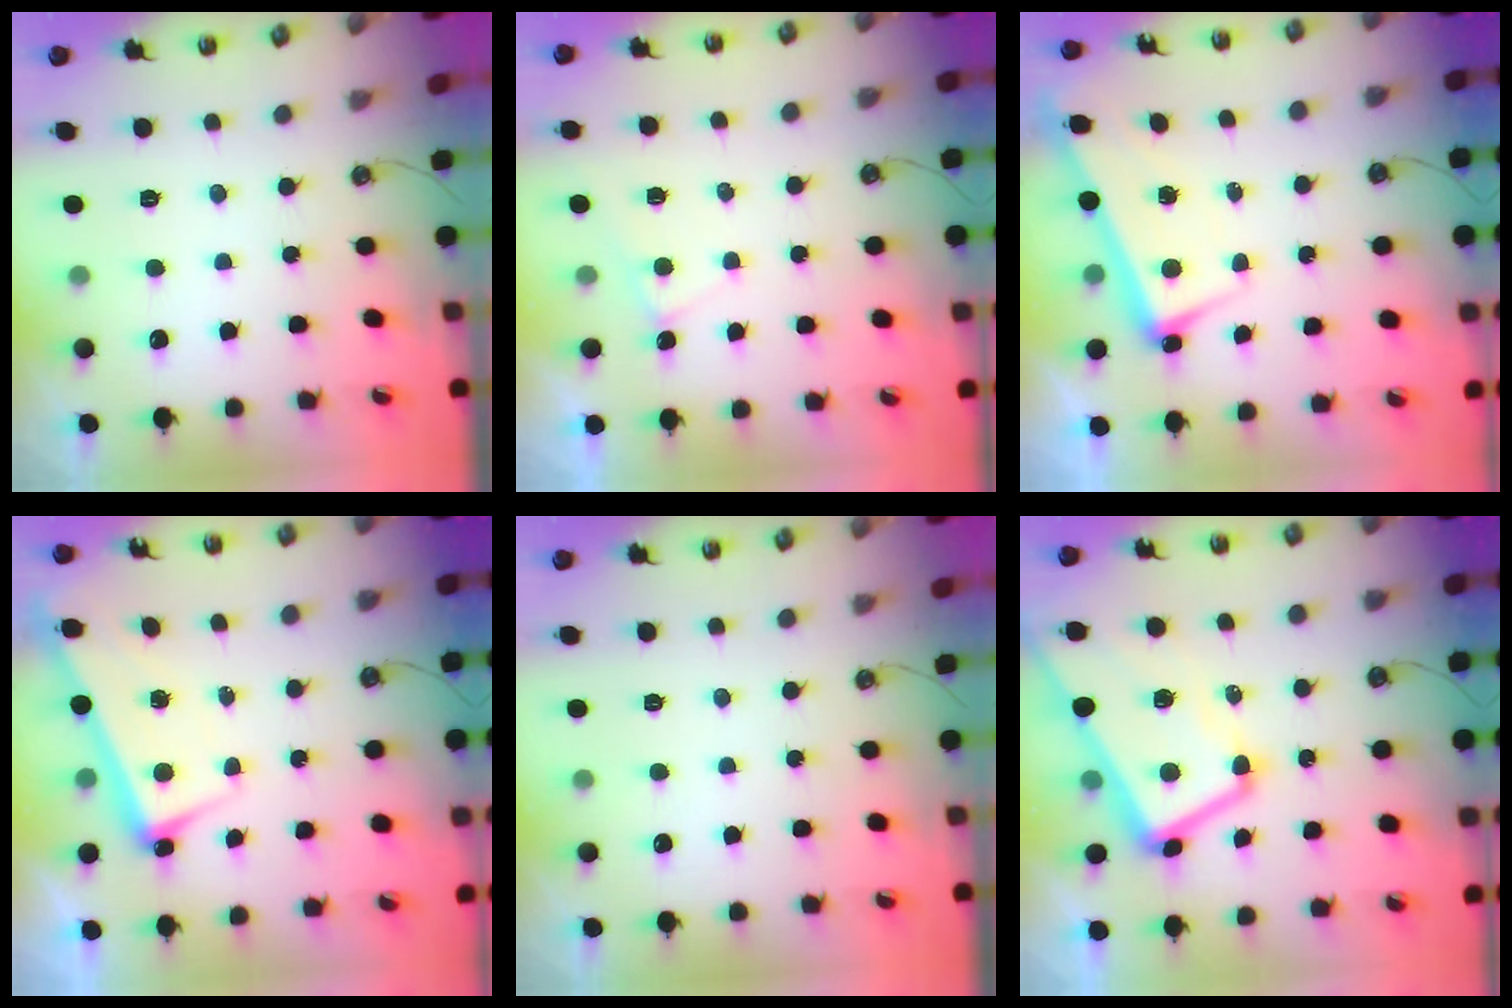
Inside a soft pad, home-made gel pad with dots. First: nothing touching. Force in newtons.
{"total": 1.3, "press": 1.3, "slide": 0.2}
{"total": 2.7, "press": 2.5, "slide": 0.9}
{"total": 2.7, "press": 2.5, "slide": 0.9}
{"total": 0.0}
{"total": 7.6, "press": 7.5, "slide": 1.5}